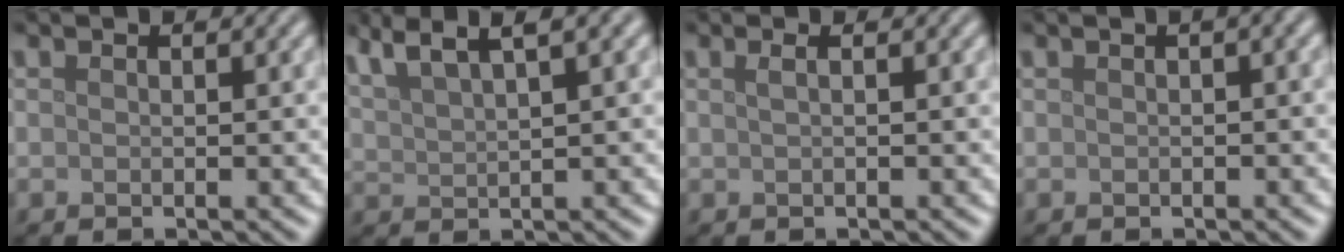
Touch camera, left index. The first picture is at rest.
{"total": 6.0, "force": [4.4, 1.2, 3.9], "torque": [-0.067, 0.023, 0.080]}
{"total": 1.6, "force": [0.6, 0.8, 1.3], "torque": [-0.010, 0.000, -0.005]}
{"total": 2.3, "force": [0.7, 0.7, 2.1], "torque": [-0.021, 0.010, 0.008]}